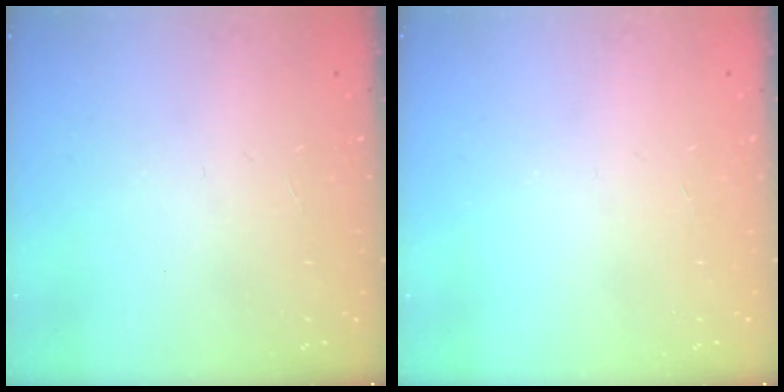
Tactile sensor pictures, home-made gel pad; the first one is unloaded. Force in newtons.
{"total": 0.0}